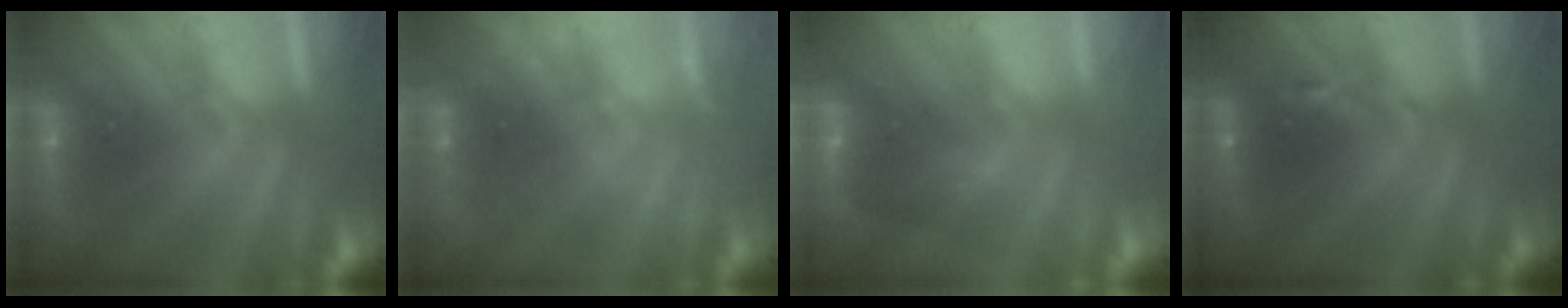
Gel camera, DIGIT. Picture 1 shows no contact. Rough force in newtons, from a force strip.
{"total": 2.2}
{"total": 3.0}
{"total": 2.4}